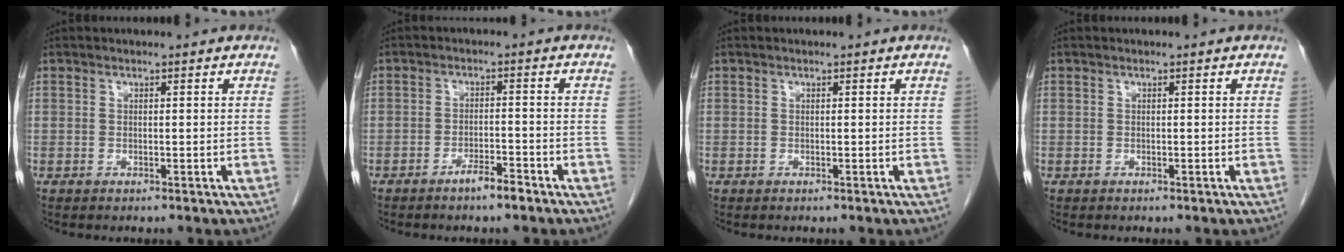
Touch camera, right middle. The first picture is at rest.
{"total": 3.0, "force": [-2.4, 0.2, 1.9], "torque": [-0.034, -0.001, -0.040]}
{"total": 0.0}
{"total": 0.0}